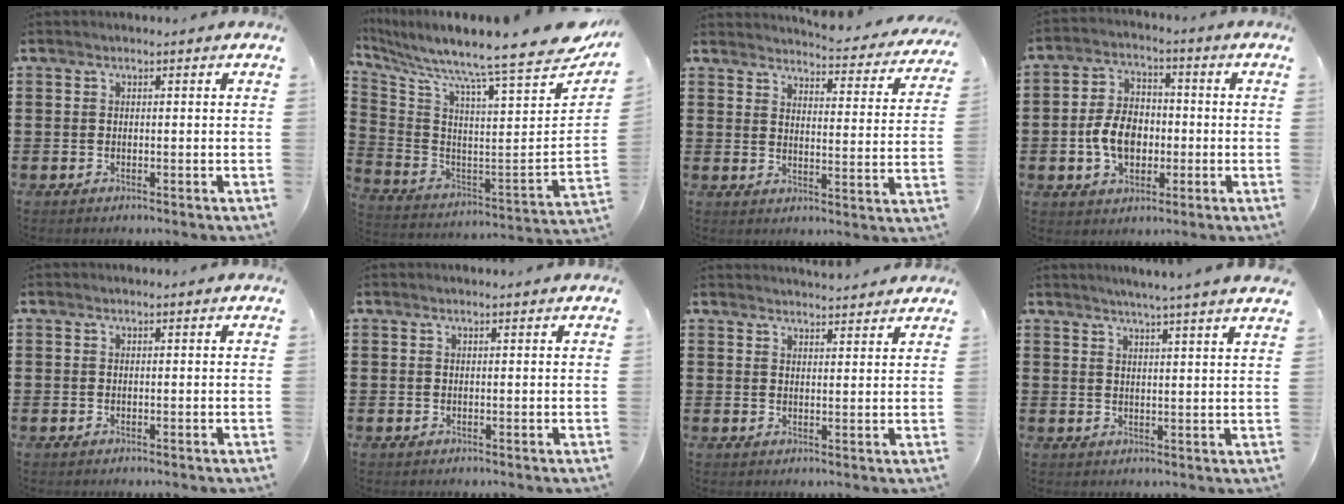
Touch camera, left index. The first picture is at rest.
{"total": 9.9, "force": [8.8, -0.7, 4.5], "torque": [-0.102, -0.102, 0.132]}
{"total": 4.0, "force": [3.9, -0.2, 0.7], "torque": [-0.019, -0.038, 0.060]}
{"total": 7.6, "force": [-1.4, 5.3, 5.3], "torque": [-0.119, 0.002, -0.032]}
{"total": 0.0}
{"total": 0.7, "force": [0.6, 0.0, 0.4], "torque": [-0.007, -0.001, 0.012]}
{"total": 2.9, "force": [2.9, -0.1, 0.0], "torque": [-0.009, -0.010, 0.055]}
{"total": 3.7, "force": [3.3, -1.2, 1.0], "torque": [-0.029, -0.017, 0.056]}